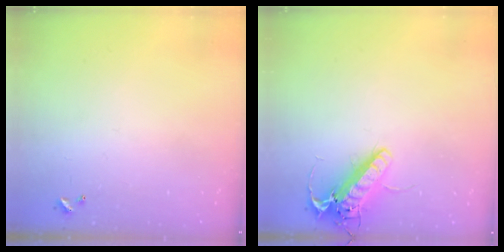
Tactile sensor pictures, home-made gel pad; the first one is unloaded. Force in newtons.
{"total": 14.8, "press": 14.5, "slide": 2.9}